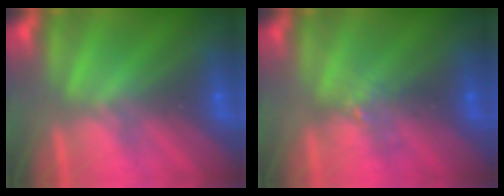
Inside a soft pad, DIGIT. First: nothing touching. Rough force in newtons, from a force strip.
{"total": 2.1}